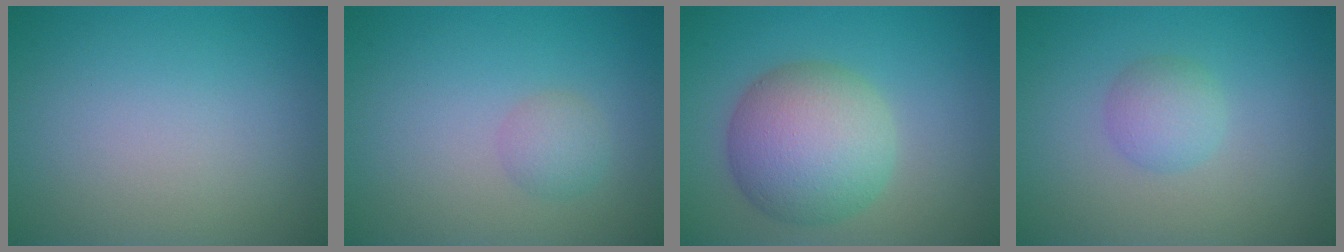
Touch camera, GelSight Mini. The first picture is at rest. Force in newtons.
{"total": 1.7, "press": 1.7, "slide": 0.0}
{"total": 7.7, "press": 7.7, "slide": 0.3}
{"total": 2.2, "press": 2.2, "slide": 0.1}